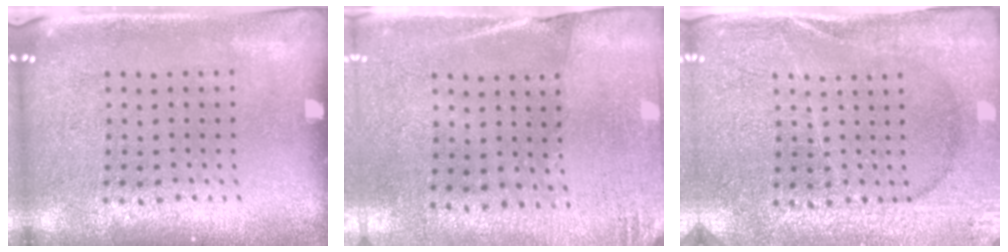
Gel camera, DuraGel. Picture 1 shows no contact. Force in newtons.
{"total": 2.7, "press": 2.4, "slide": 1.3}
{"total": 2.9, "press": 2.9, "slide": 0.3}